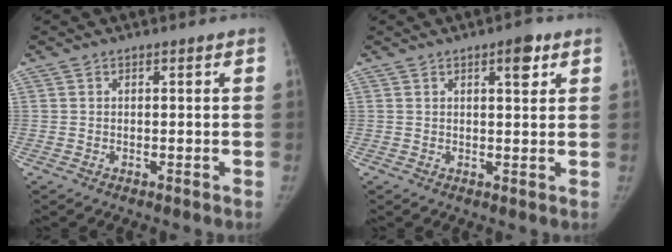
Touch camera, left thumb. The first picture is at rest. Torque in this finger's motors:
{"motor_torque": [0.18, -0.06, 0.34, -0.22, 0.12]}